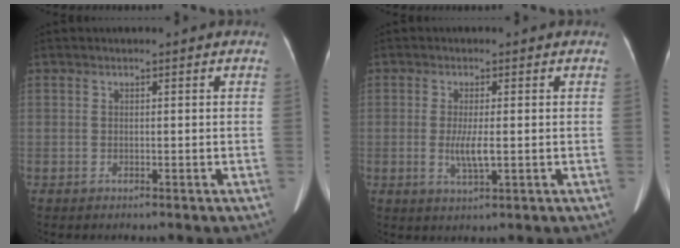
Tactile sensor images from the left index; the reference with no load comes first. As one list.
[{"total": 3.7, "force": [-0.4, 0.6, 3.7], "torque": [-0.077, -0.007, -0.006]}]